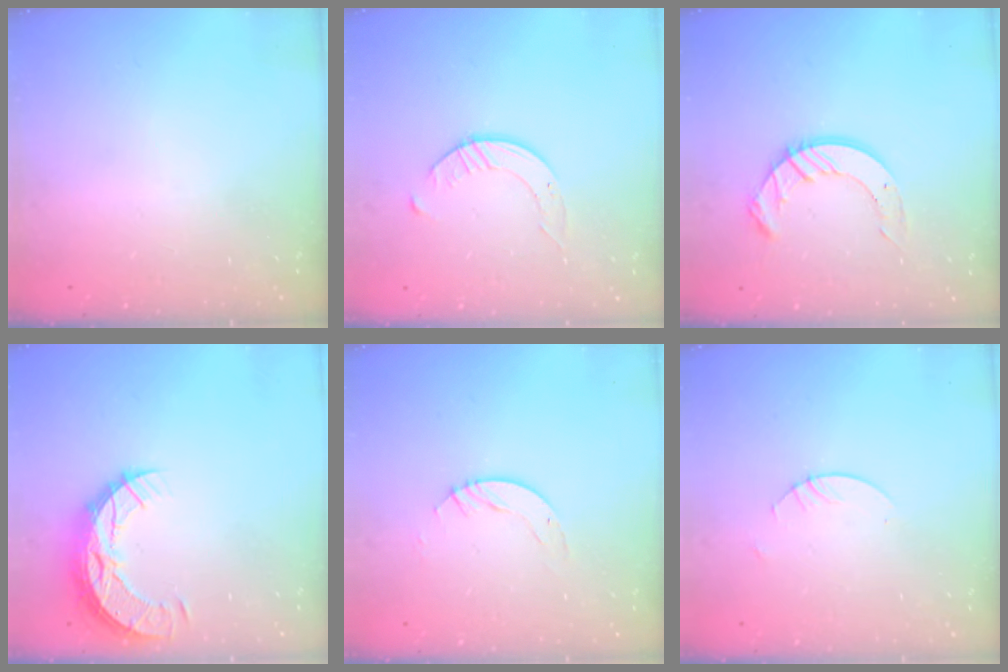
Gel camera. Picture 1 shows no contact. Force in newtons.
{"total": 3.5, "press": 3.4, "slide": 0.4}
{"total": 10.2, "press": 10.1, "slide": 1.0}
{"total": 10.3, "press": 10.2, "slide": 0.8}
{"total": 3.0, "press": 3.0, "slide": 0.2}
{"total": 2.7, "press": 2.7, "slide": 0.2}